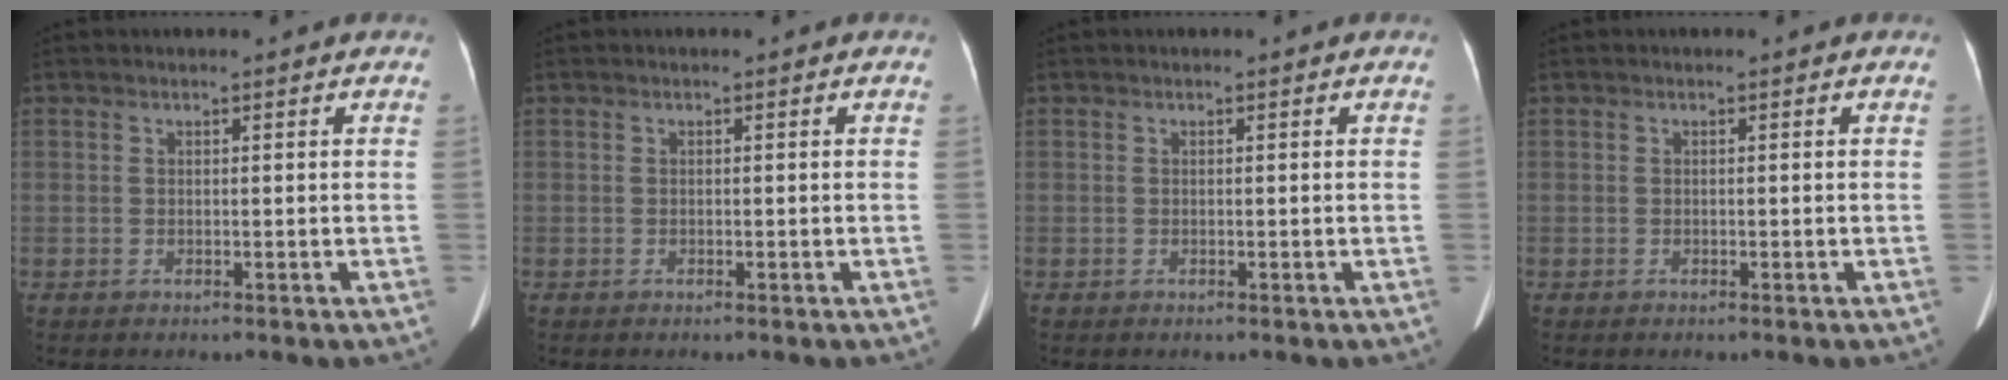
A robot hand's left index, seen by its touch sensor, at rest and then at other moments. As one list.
[{"total": 0.0}, {"total": 0.0}, {"total": 0.0}]